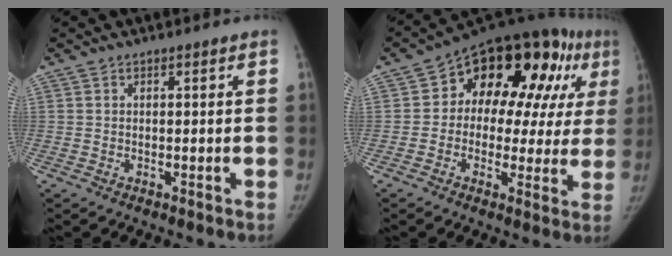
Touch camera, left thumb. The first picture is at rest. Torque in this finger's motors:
{"motor_torque": [0.43, 2.56, 0.21, 0.04, 0.08]}